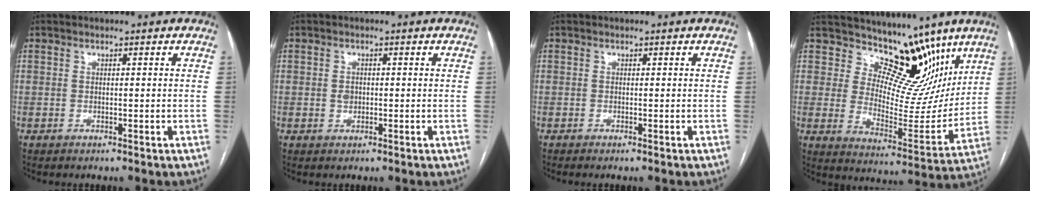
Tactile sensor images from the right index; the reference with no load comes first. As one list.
[{"total": 1.4, "force": [0.0, 1.2, 0.8], "torque": [-0.015, 0.002, 0.001]}, {"total": 0.0}, {"total": 12.7, "force": [9.9, 6.2, 5.0], "torque": [-0.056, -0.019, 0.151]}]